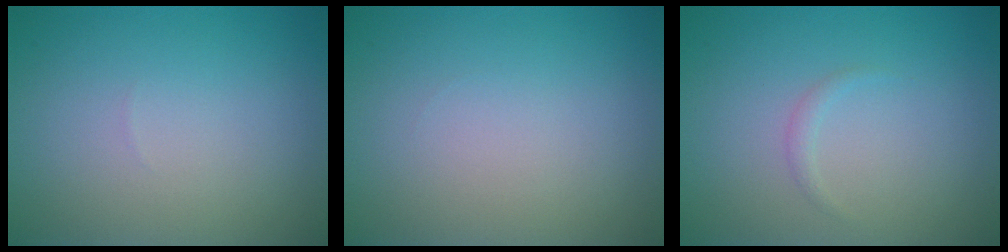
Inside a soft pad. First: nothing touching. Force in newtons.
{"total": 0.0}
{"total": 0.7, "press": 0.7, "slide": 0.0}